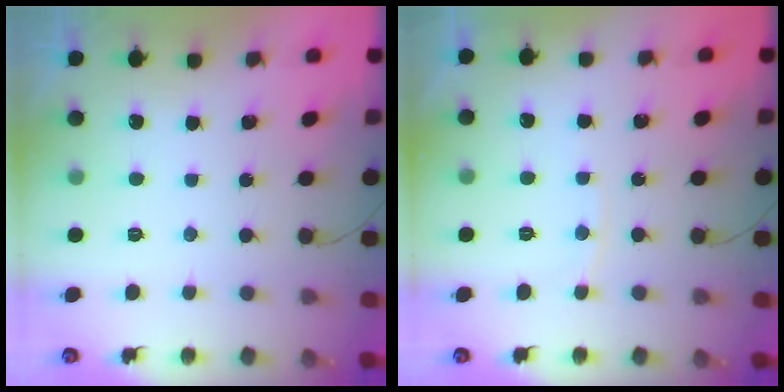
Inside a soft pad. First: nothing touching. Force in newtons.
{"total": 2.8, "press": 2.7, "slide": 0.4}